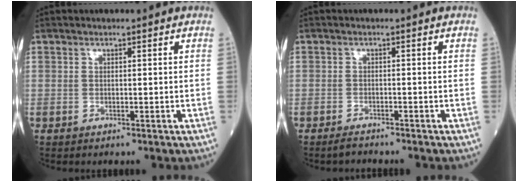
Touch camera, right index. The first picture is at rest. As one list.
[{"total": 1.5, "force": [-1.5, 0.1, 0.2], "torque": [-0.009, -0.004, -0.025]}]